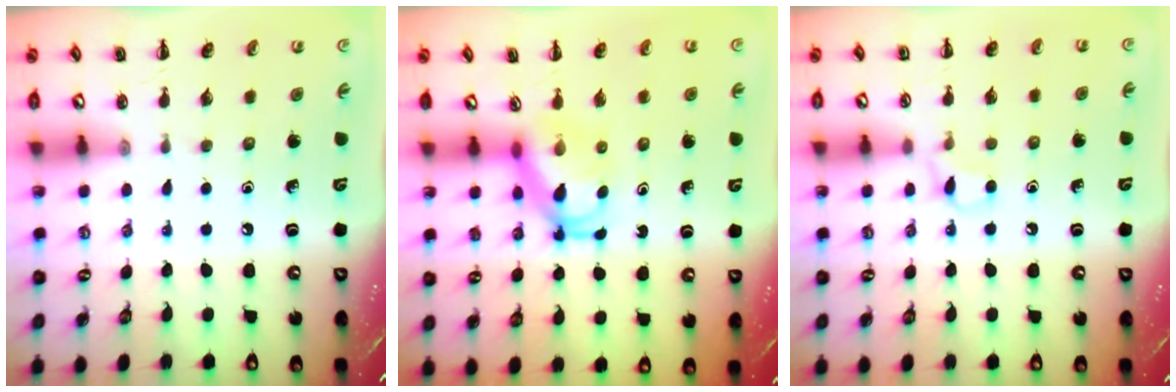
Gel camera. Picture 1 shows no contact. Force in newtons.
{"total": 5.4, "press": 5.3, "slide": 1.0}
{"total": 3.4, "press": 3.3, "slide": 1.0}